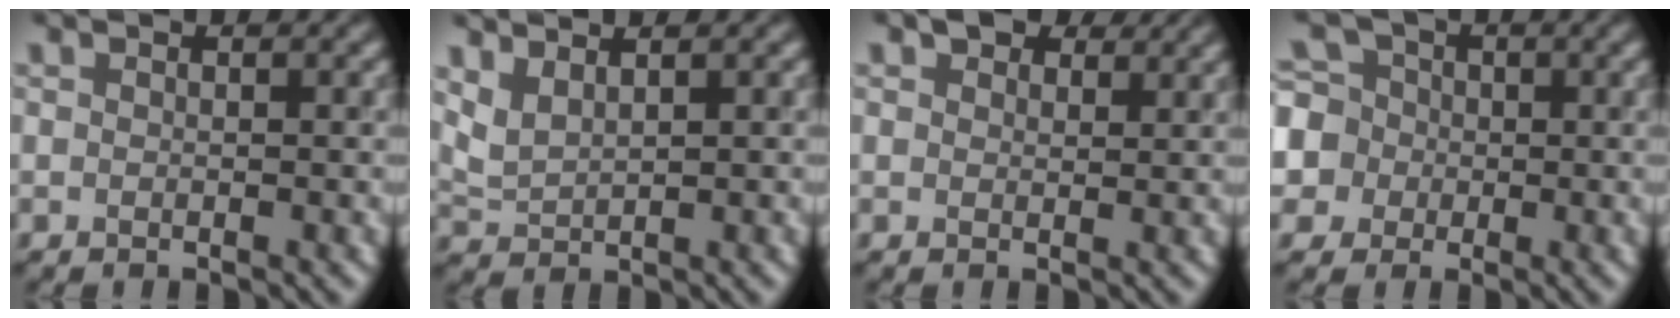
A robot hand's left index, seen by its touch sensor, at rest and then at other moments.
{"total": 1.8, "force": [1.5, 0.5, 0.8], "torque": [-0.024, 0.002, 0.038]}
{"total": 3.2, "force": [2.4, 1.6, 1.5], "torque": [-0.029, 0.007, 0.031]}
{"total": 6.1, "force": [-0.1, 5.8, 1.8], "torque": [-0.049, 0.038, -0.034]}